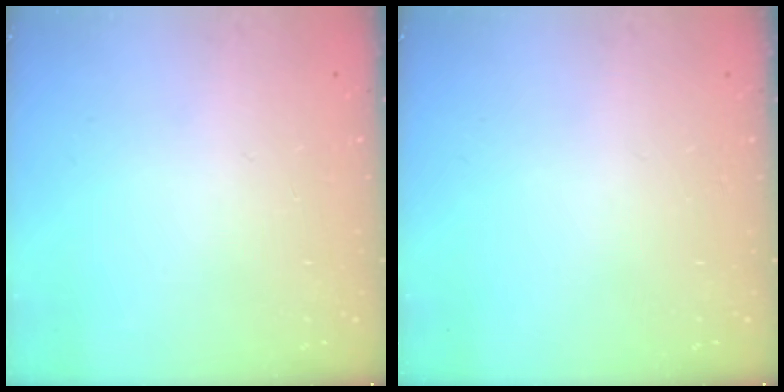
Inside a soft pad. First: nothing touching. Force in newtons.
{"total": 0.0}